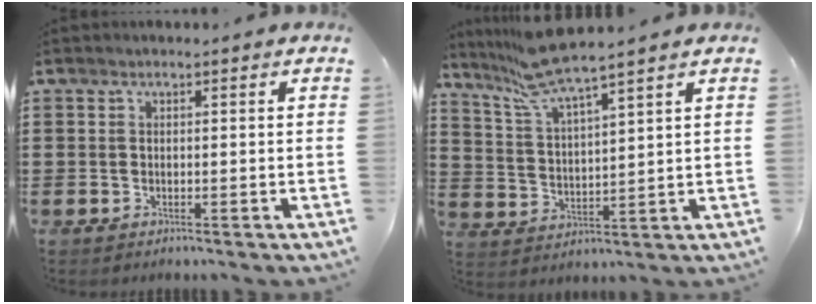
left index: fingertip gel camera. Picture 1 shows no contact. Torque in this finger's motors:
{"motor_torque": [1.95, -0.19, 0.28, 0.19]}